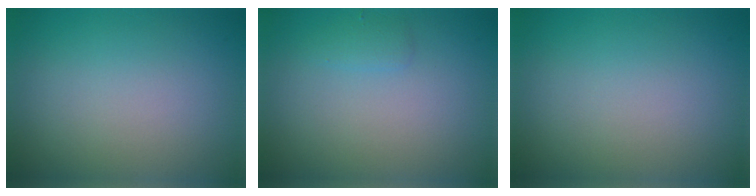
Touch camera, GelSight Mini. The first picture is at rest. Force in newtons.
{"total": 0.9, "press": 0.9, "slide": 0.0}
{"total": 0.0}